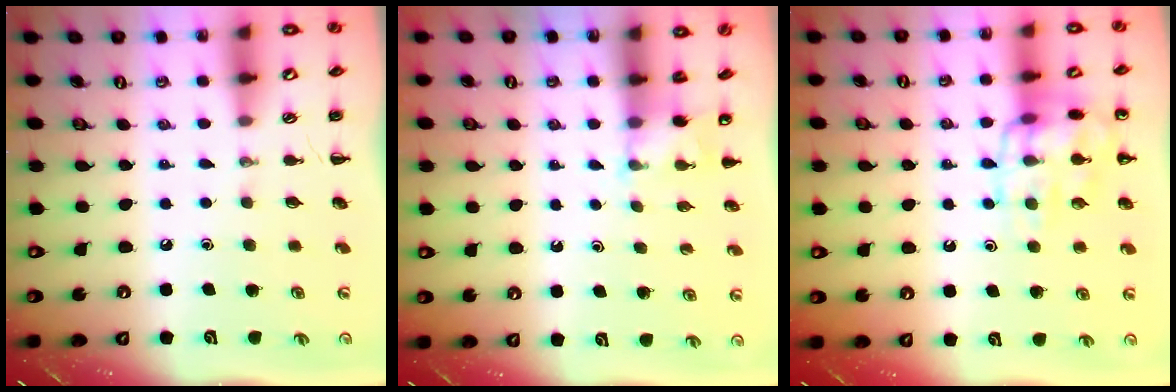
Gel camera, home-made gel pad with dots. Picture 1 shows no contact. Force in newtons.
{"total": 3.6, "press": 3.4, "slide": 1.2}
{"total": 15.5, "press": 15.4, "slide": 1.3}